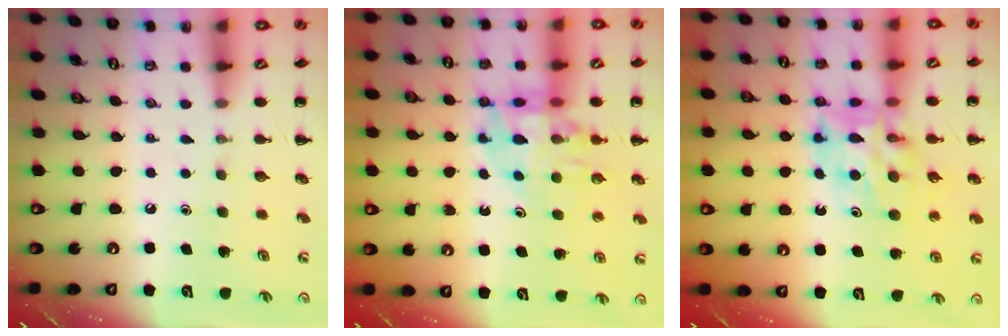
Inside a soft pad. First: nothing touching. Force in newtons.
{"total": 11.6, "press": 11.2, "slide": 3.1}
{"total": 11.9, "press": 11.3, "slide": 3.8}